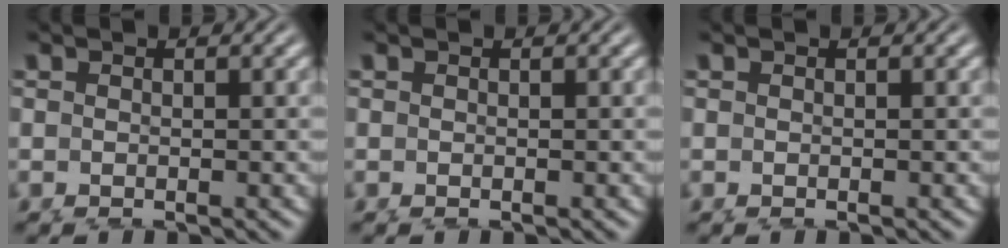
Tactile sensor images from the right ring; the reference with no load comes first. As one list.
[{"total": 0.0}, {"total": 0.0}]